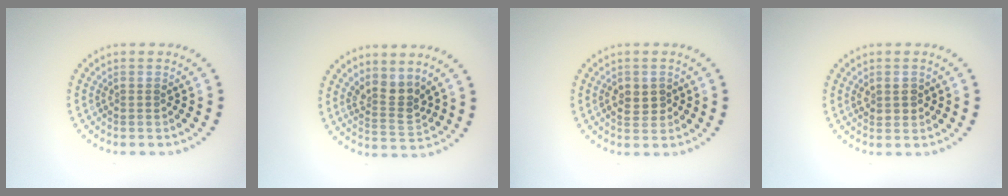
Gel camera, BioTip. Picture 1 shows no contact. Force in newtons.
{"total": 2.8, "press": 2.1, "slide": 1.9}
{"total": 2.2, "press": 2.2, "slide": 0.3}
{"total": 1.5, "press": 1.5, "slide": 0.4}